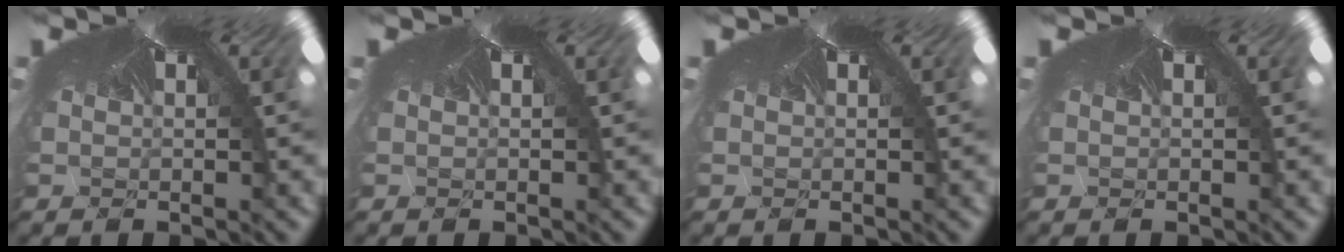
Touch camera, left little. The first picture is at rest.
{"total": 0.0}
{"total": 0.0}
{"total": 0.0}